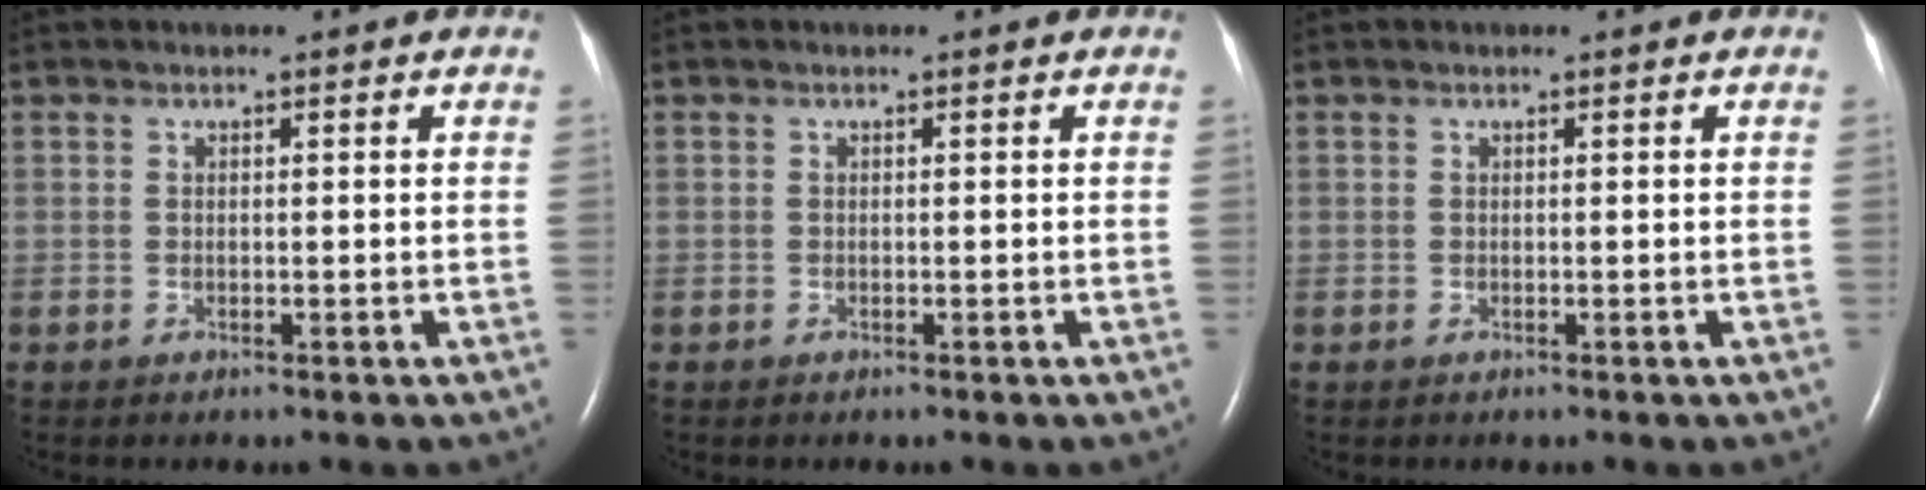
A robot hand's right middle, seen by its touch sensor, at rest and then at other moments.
{"total": 0.0}
{"total": 0.0}